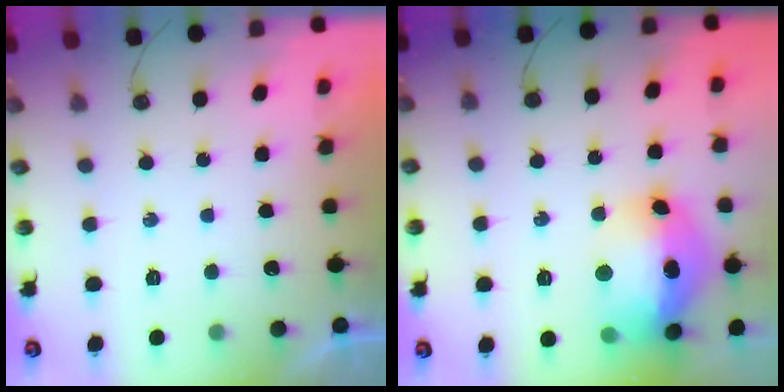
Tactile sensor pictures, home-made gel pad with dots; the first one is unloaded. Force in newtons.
{"total": 18.5, "press": 18.4, "slide": 1.8}